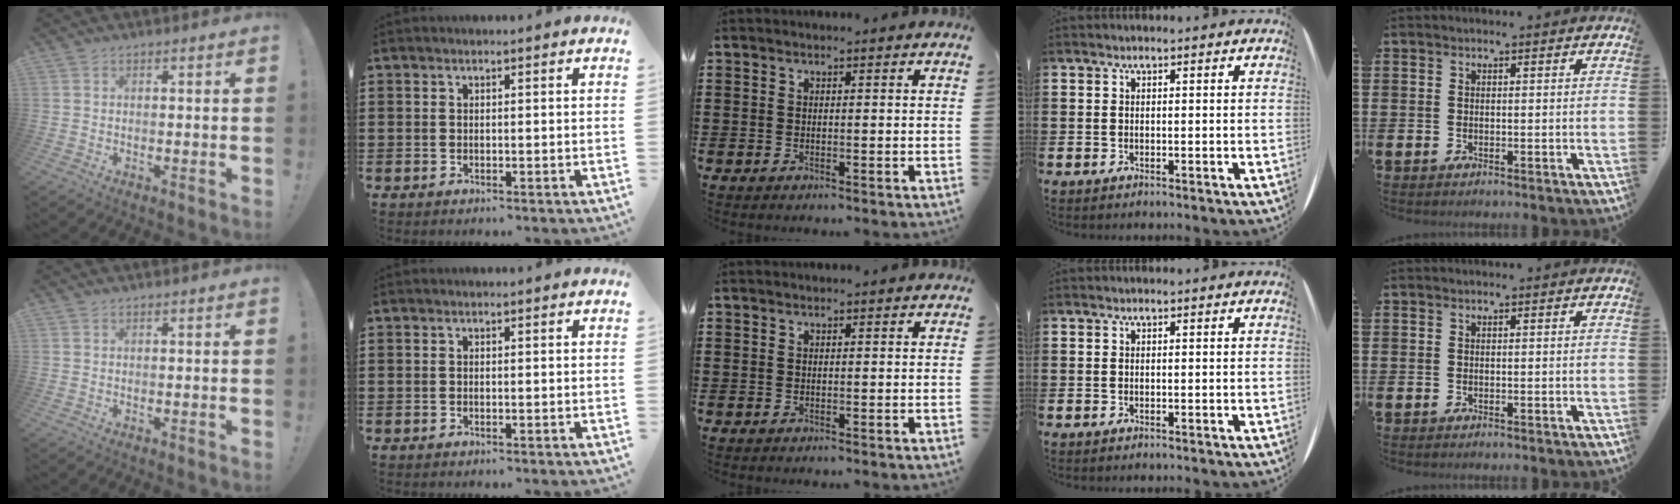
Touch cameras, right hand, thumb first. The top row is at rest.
{}